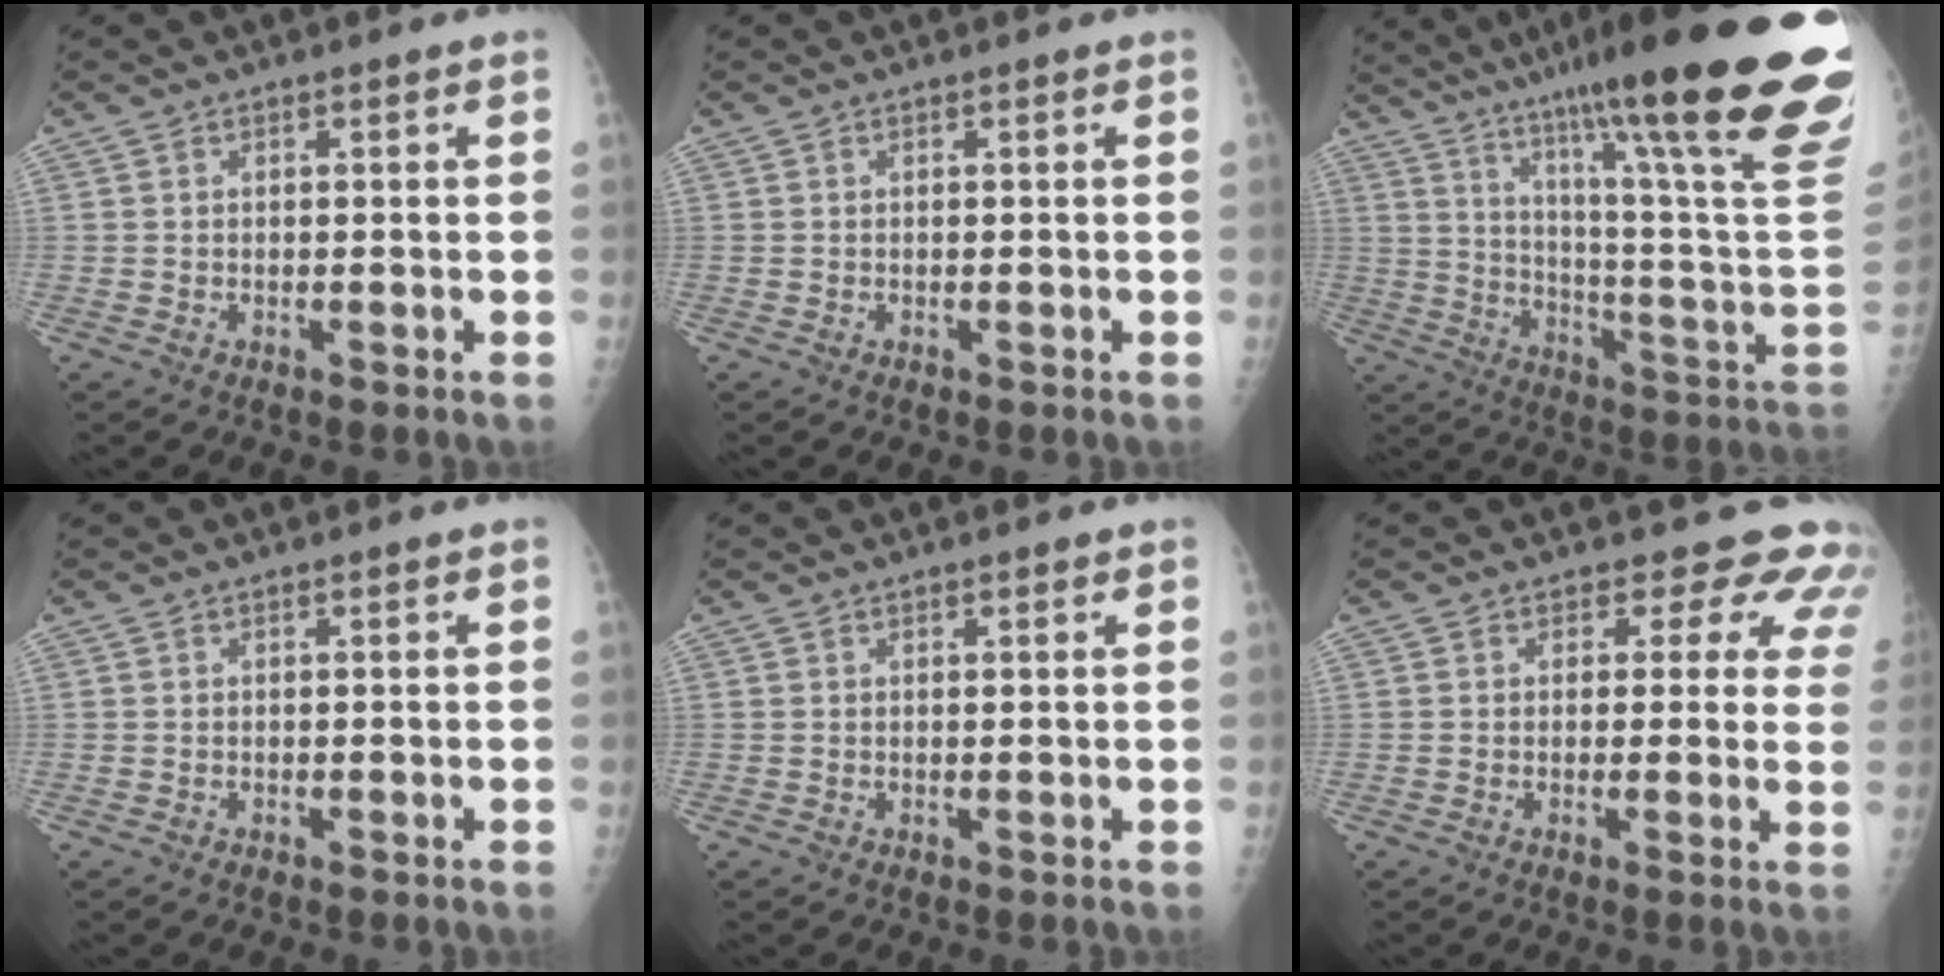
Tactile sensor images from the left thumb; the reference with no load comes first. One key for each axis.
{"total": 0.0}
{"total": 35.0, "fx": 22.3, "fy": 4.0, "fz": 26.7, "tx": -0.296, "ty": -0.084, "tz": 0.327}
{"total": 0.0}
{"total": 1.0, "fx": 0.7, "fy": 0.4, "fz": 0.6, "tx": -0.005, "ty": -0.002, "tz": 0.008}
{"total": 8.4, "fx": 6.9, "fy": 4.4, "fz": 1.8, "tx": 0.031, "ty": -0.029, "tz": 0.052}